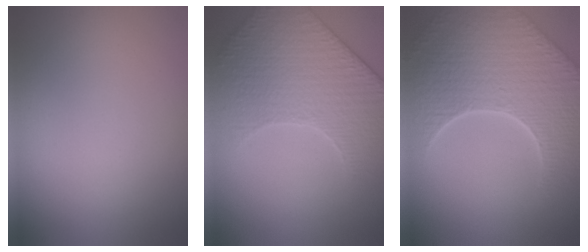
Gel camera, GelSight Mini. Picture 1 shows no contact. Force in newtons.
{"total": 4.3, "press": 4.2, "slide": 0.9}
{"total": 8.8, "press": 6.2, "slide": 6.2}